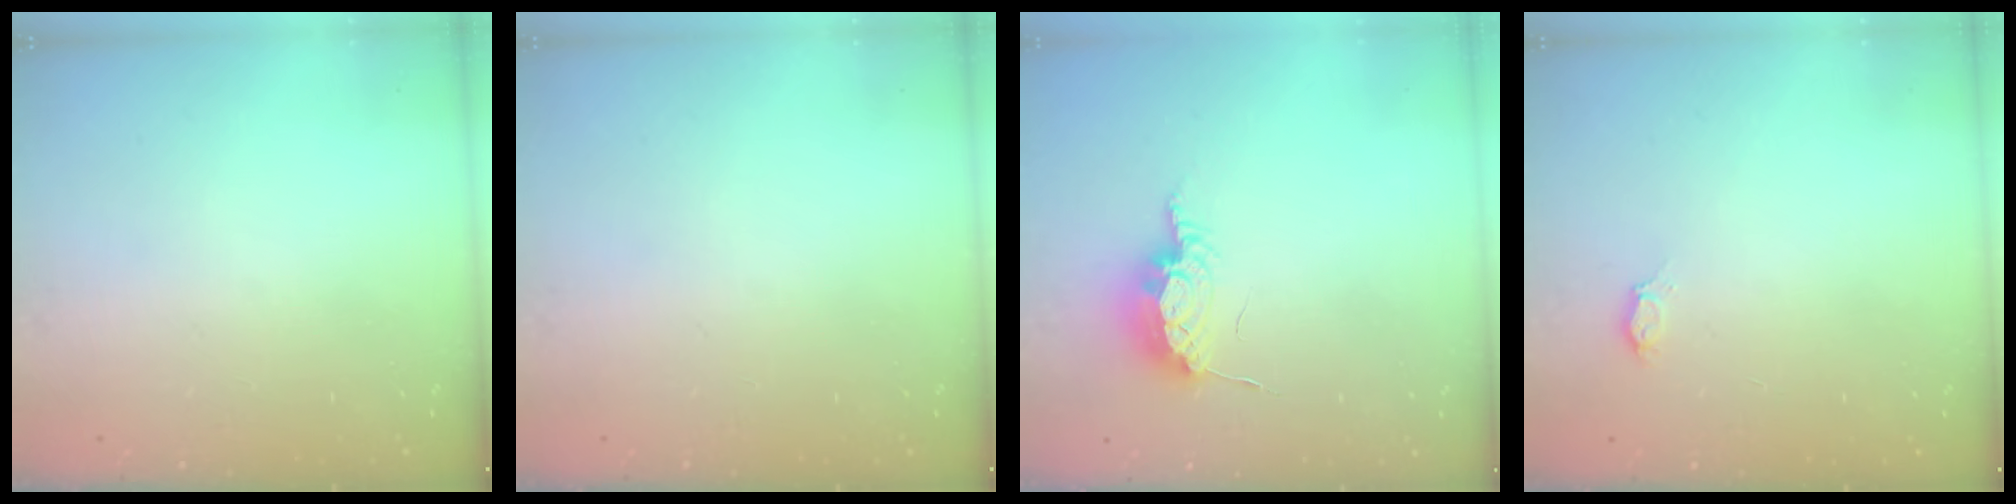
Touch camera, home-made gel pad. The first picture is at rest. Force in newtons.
{"total": 0.0}
{"total": 8.3, "press": 8.3, "slide": 0.2}
{"total": 2.0, "press": 2.0, "slide": 0.3}